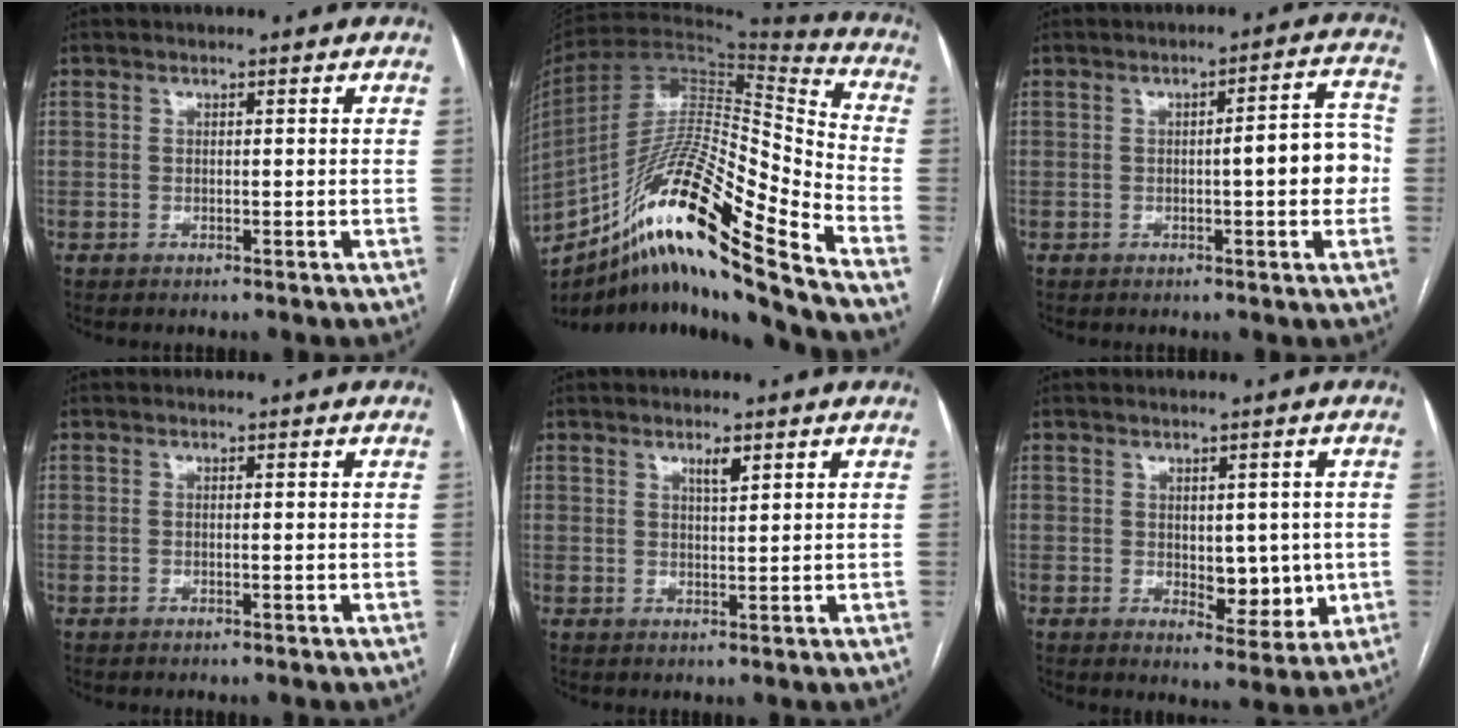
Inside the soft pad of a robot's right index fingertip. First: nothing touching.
{"total": 23.8, "force": [-15.0, 0.6, 18.5], "torque": [-0.321, -0.019, -0.272]}
{"total": 6.9, "force": [-0.8, 1.4, 6.7], "torque": [-0.081, 0.021, -0.012]}
{"total": 0.6, "force": [-0.1, 0.0, 0.6], "torque": [-0.012, -0.001, -0.001]}
{"total": 2.1, "force": [1.3, 0.4, 1.6], "torque": [-0.028, -0.002, 0.023]}
{"total": 6.7, "force": [-0.2, 3.4, 5.8], "torque": [-0.067, -0.005, 0.009]}